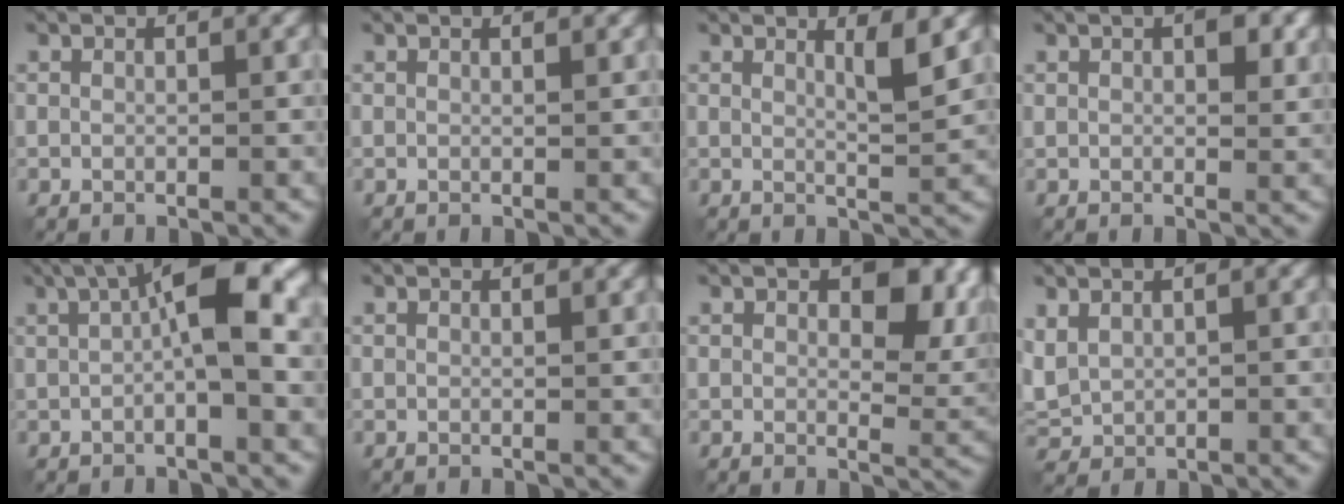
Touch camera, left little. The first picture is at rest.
{"total": 0.9, "force": [0.6, 0.3, 0.6], "torque": [-0.003, 0.002, 0.002]}
{"total": 2.6, "force": [1.3, 0.5, 2.2], "torque": [-0.025, -0.007, 0.018]}
{"total": 3.5, "force": [1.2, 1.9, 2.7], "torque": [-0.033, 0.000, 0.018]}
{"total": 9.9, "force": [1.6, 3.4, 9.2], "torque": [-0.141, 0.017, 0.015]}
{"total": 0.6, "force": [0.4, 0.2, 0.4], "torque": [-0.004, 0.000, 0.000]}
{"total": 8.0, "force": [2.8, 4.4, 6.1], "torque": [-0.093, -0.001, 0.047]}
{"total": 2.3, "force": [0.9, 1.6, 1.4], "torque": [-0.042, 0.005, 0.023]}